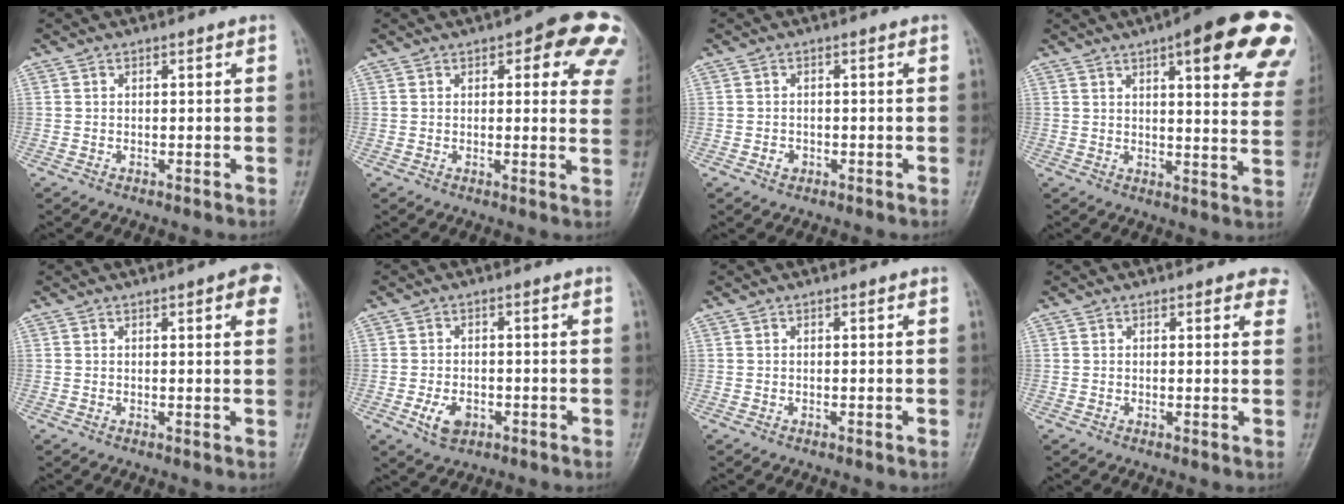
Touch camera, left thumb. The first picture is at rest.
{"total": 12.8, "force": [6.3, 5.1, 9.8], "torque": [-0.066, -0.018, 0.057]}
{"total": 1.5, "force": [-0.7, 1.2, 0.6], "torque": [-0.006, 0.004, -0.010]}
{"total": 21.2, "force": [11.2, 5.5, 17.2], "torque": [-0.189, -0.027, 0.126]}
{"total": 4.9, "force": [2.2, 1.3, 4.2], "torque": [-0.038, -0.001, 0.019]}
{"total": 4.5, "force": [-1.8, 2.9, 2.9], "torque": [-0.051, 0.003, -0.027]}
{"total": 0.0}
{"total": 3.2, "force": [2.3, 1.4, 1.6], "torque": [0.008, -0.005, 0.017]}